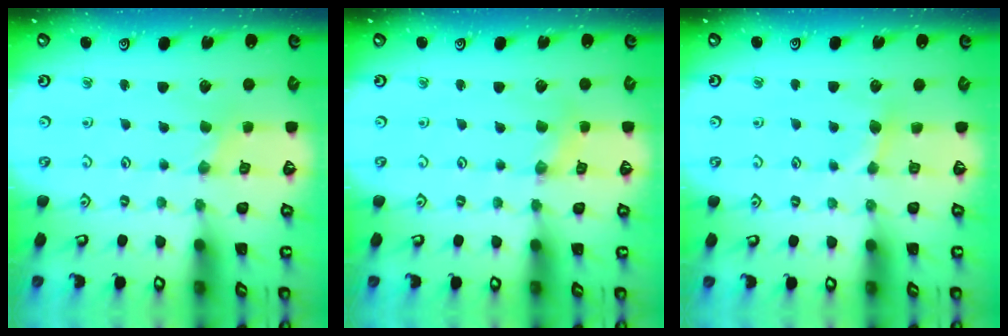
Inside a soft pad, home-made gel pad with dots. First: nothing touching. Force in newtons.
{"total": 2.4, "press": 2.4, "slide": 0.4}
{"total": 3.3, "press": 3.3, "slide": 0.5}